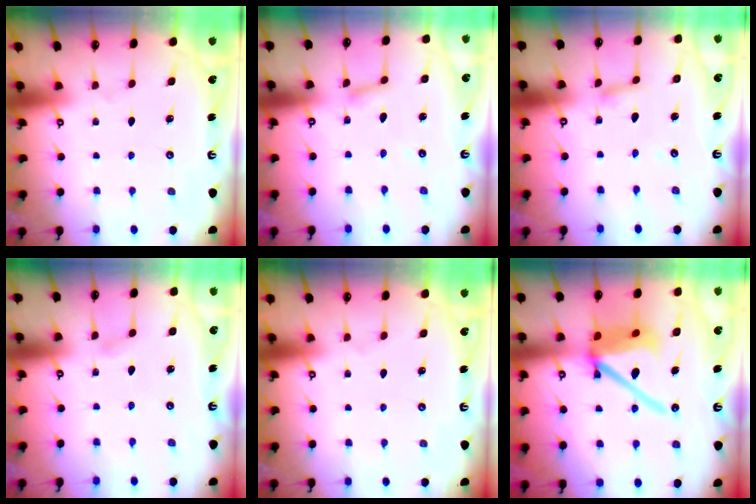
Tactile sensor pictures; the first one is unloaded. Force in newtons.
{"total": 2.2, "press": 2.2, "slide": 0.3}
{"total": 2.8, "press": 2.8, "slide": 0.2}
{"total": 1.7, "press": 1.7, "slide": 0.1}
{"total": 0.0}
{"total": 14.9, "press": 14.7, "slide": 2.4}